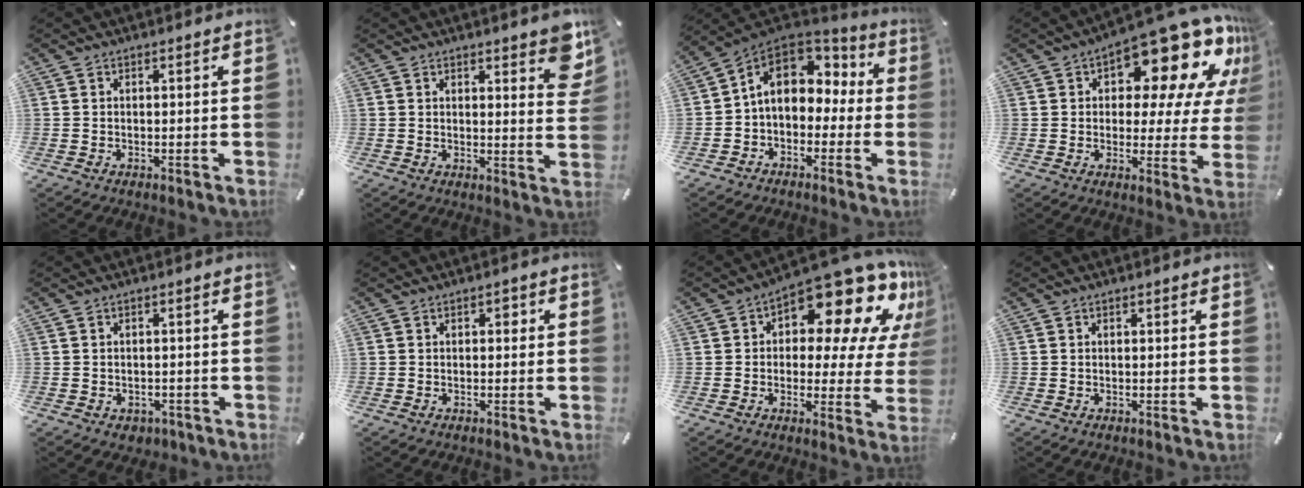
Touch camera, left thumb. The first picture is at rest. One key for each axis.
{"total": 6.3, "fx": 4.4, "fy": 2.3, "fz": 3.9, "tx": -0.040, "ty": -0.032, "tz": 0.073}
{"total": 10.8, "fx": 2.3, "fy": 8.5, "fz": 6.3, "tx": -0.127, "ty": -0.001, "tz": 0.043}
{"total": 19.8, "fx": 12.4, "fy": 8.5, "fz": 12.9, "tx": -0.172, "ty": -0.096, "tz": 0.208}
{"total": 2.1, "fx": -0.9, "fy": 1.8, "fz": 0.7, "tx": -0.010, "ty": 0.005, "tz": -0.018}
{"total": 1.3, "fx": 0.1, "fy": 1.0, "fz": 0.8, "tx": -0.009, "ty": 0.005, "tz": -0.003}
{"total": 18.5, "fx": 11.3, "fy": 8.4, "fz": 12.0, "tx": -0.160, "ty": -0.093, "tz": 0.190}
{"total": 0.0}